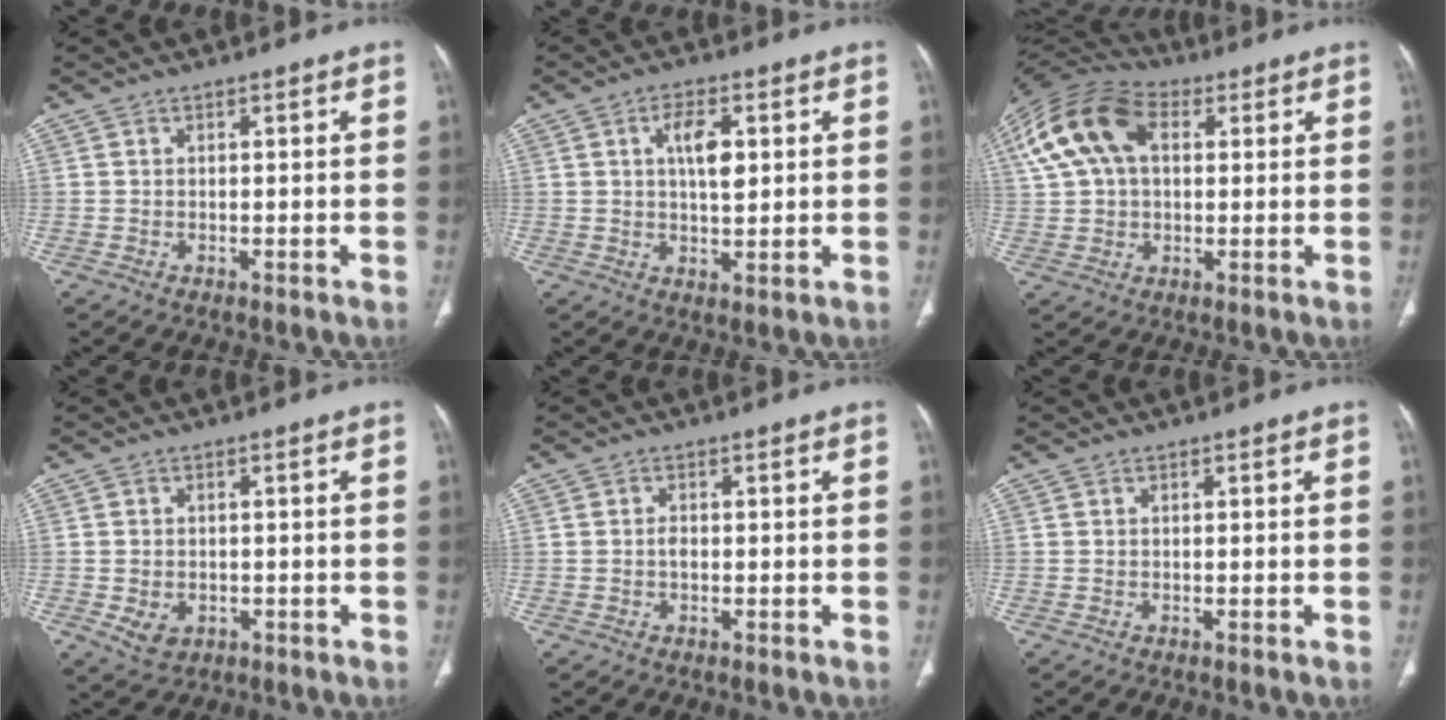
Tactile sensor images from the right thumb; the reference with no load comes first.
{"total": 6.7, "force": [1.7, 3.0, 5.8], "torque": [-0.090, -0.008, 0.028]}
{"total": 16.8, "force": [4.9, 10.7, 12.0], "torque": [-0.247, 0.028, 0.083]}
{"total": 4.4, "force": [-1.1, 3.4, 2.5], "torque": [-0.037, 0.003, -0.004]}
{"total": 2.3, "force": [-0.6, 1.4, 1.7], "torque": [-0.027, 0.007, -0.014]}
{"total": 0.0}